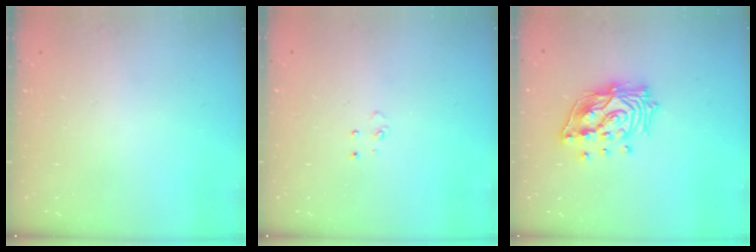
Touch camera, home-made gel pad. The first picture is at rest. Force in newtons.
{"total": 3.8, "press": 3.8, "slide": 0.3}
{"total": 16.3, "press": 16.2, "slide": 2.1}